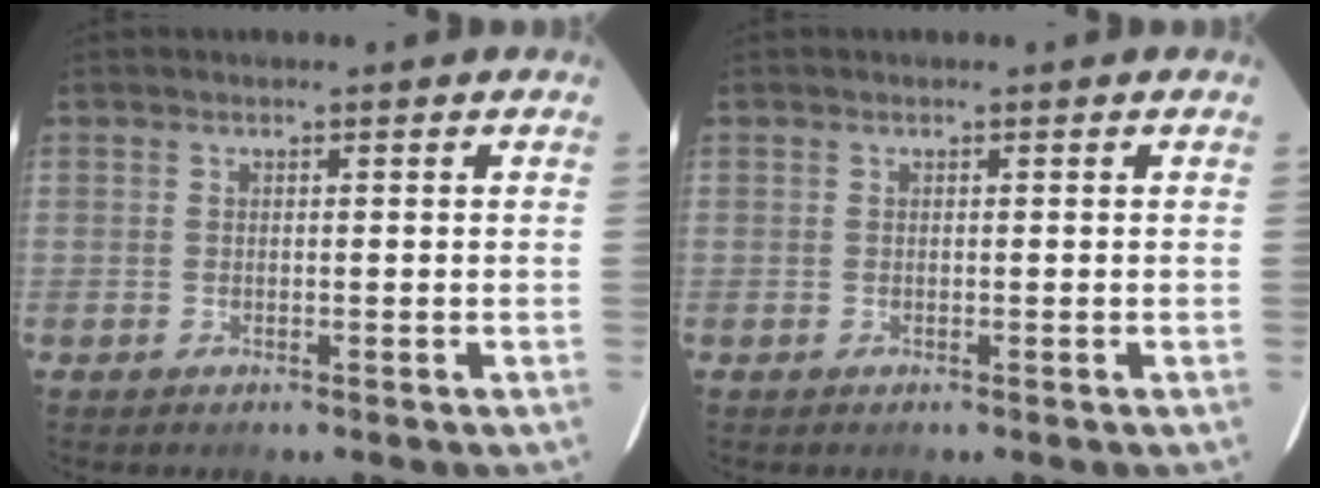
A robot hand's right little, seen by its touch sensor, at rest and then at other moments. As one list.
[{"total": 0.0}]